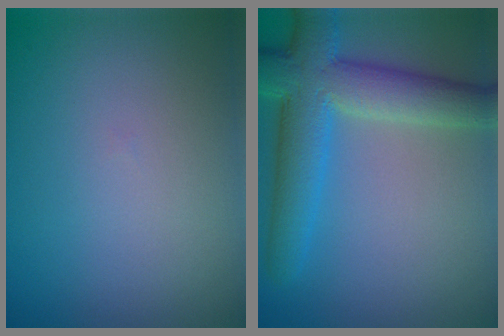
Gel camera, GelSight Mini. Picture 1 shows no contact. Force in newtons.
{"total": 7.5, "press": 7.5, "slide": 0.4}